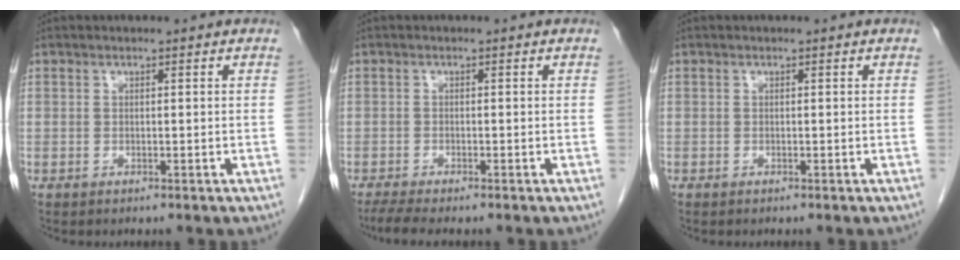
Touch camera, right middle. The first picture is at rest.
{"total": 3.6, "force": [-2.9, 0.2, 2.1], "torque": [-0.040, -0.010, -0.050]}
{"total": 0.0}